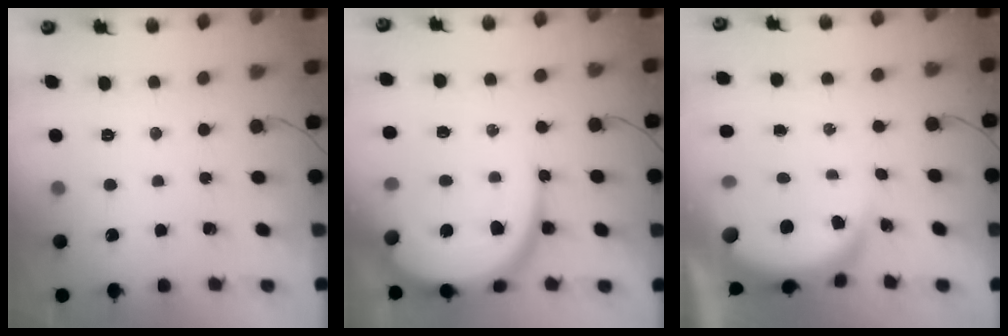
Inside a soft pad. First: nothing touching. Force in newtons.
{"total": 16.9, "press": 16.9, "slide": 1.5}
{"total": 6.9, "press": 6.8, "slide": 0.8}